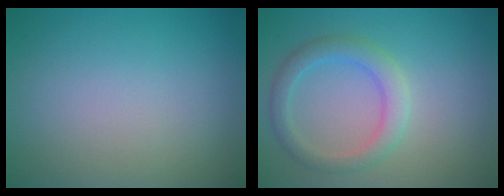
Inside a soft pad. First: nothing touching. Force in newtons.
{"total": 3.0, "press": 3.0, "slide": 0.2}